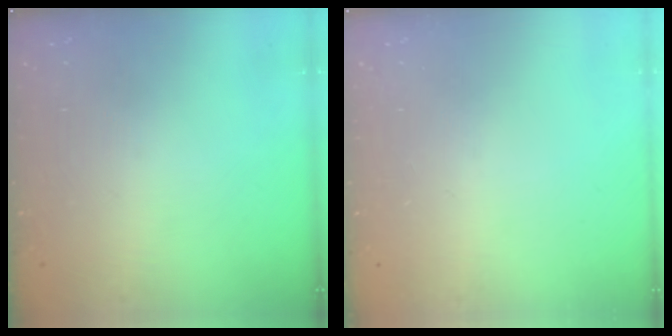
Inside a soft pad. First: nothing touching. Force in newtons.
{"total": 0.0}